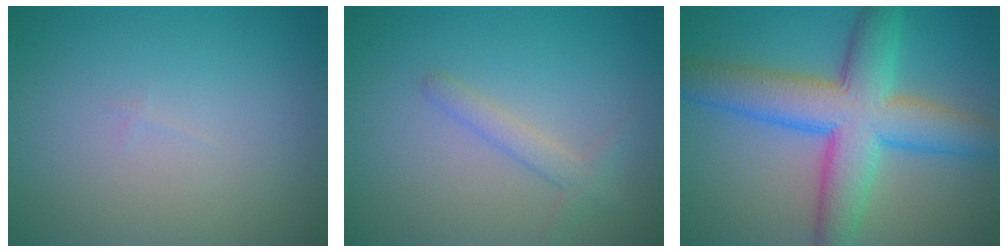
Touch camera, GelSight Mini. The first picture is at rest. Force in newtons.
{"total": 1.8, "press": 1.8, "slide": 0.1}
{"total": 9.5, "press": 9.5, "slide": 0.3}